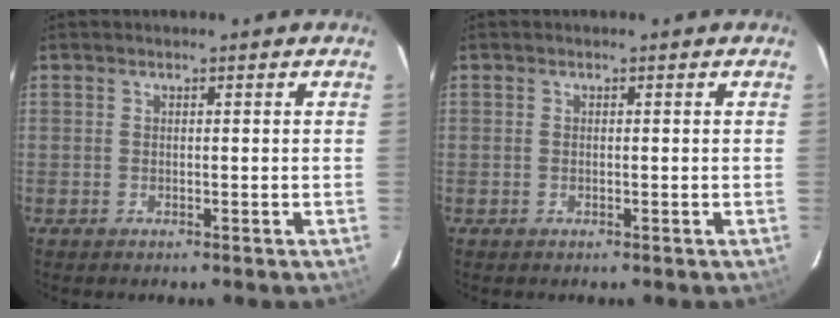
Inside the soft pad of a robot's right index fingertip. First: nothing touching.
{"total": 0.0}